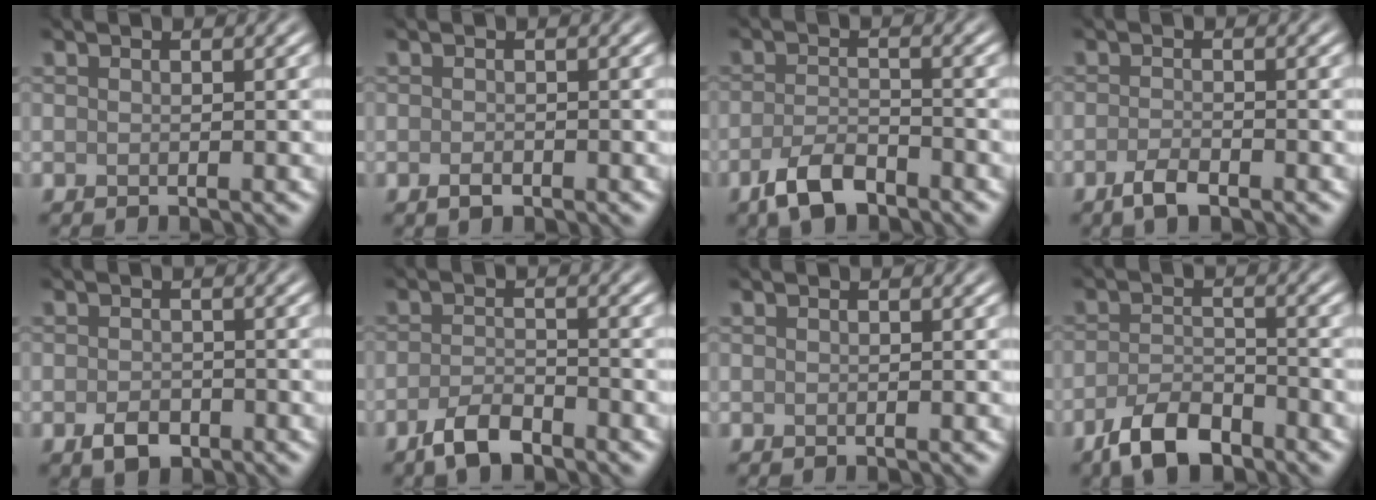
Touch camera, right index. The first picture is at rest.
{"total": 0.8, "force": [-0.4, 0.4, 0.5], "torque": [-0.009, -0.001, -0.007]}
{"total": 3.8, "force": [-2.6, 1.5, 2.4], "torque": [-0.046, -0.001, -0.053]}
{"total": 1.9, "force": [-1.3, 0.5, 1.3], "torque": [-0.029, -0.001, -0.027]}
{"total": 2.1, "force": [-1.1, 1.3, 1.2], "torque": [-0.021, 0.000, -0.022]}
{"total": 3.1, "force": [-2.3, 1.1, 1.9], "torque": [-0.036, 0.003, -0.048]}
{"total": 0.0}
{"total": 4.7, "force": [-3.3, 2.0, 2.6], "torque": [-0.047, -0.005, -0.068]}